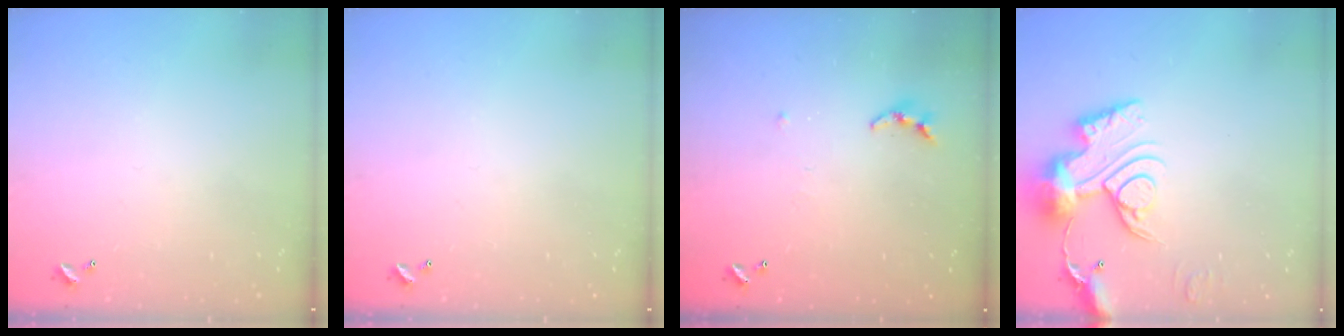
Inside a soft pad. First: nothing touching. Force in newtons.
{"total": 0.0}
{"total": 4.0, "press": 3.9, "slide": 0.5}
{"total": 15.5, "press": 15.4, "slide": 1.7}